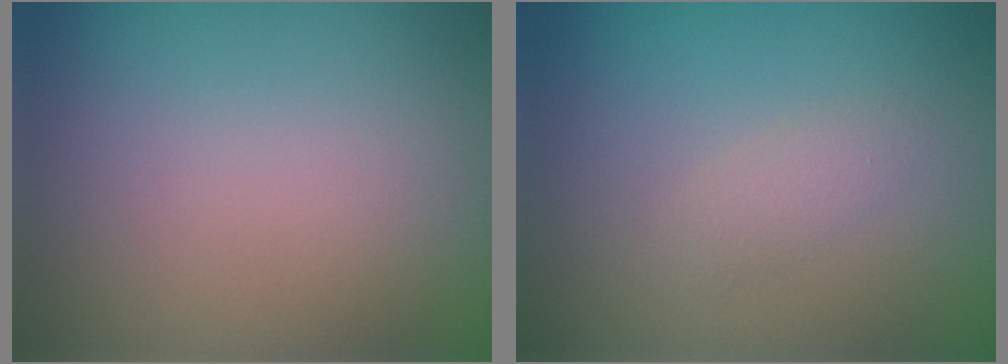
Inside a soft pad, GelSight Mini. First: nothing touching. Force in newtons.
{"total": 1.2, "press": 1.2, "slide": 0.1}